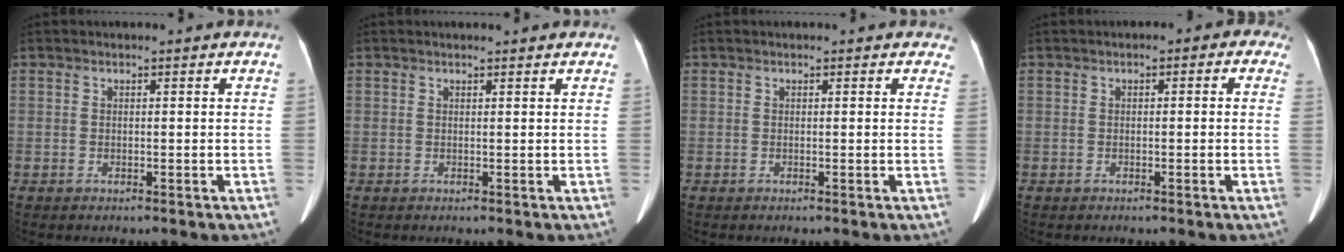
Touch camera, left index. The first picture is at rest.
{"total": 2.5, "force": [2.4, 0.4, 0.7], "torque": [-0.010, 0.010, 0.023]}
{"total": 1.6, "force": [1.2, 0.9, 0.2], "torque": [0.013, -0.002, -0.005]}
{"total": 2.6, "force": [0.6, 1.4, 2.1], "torque": [-0.012, 0.020, -0.004]}